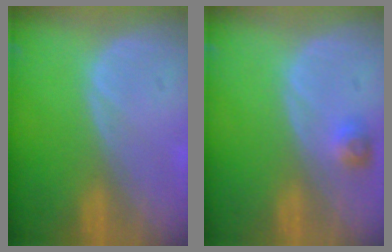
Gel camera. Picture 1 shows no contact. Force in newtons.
{"total": 2.4, "press": 2.2, "slide": 0.9}